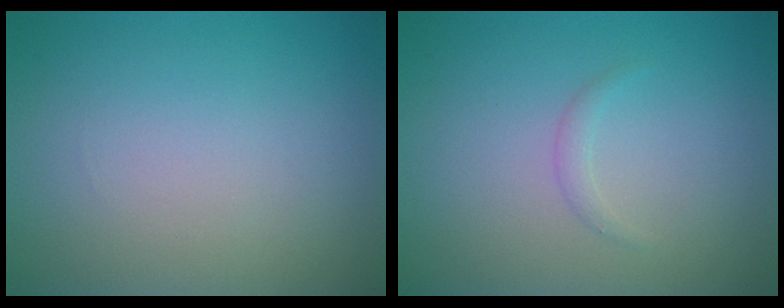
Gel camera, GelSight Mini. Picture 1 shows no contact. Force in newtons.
{"total": 0.8, "press": 0.8, "slide": 0.1}